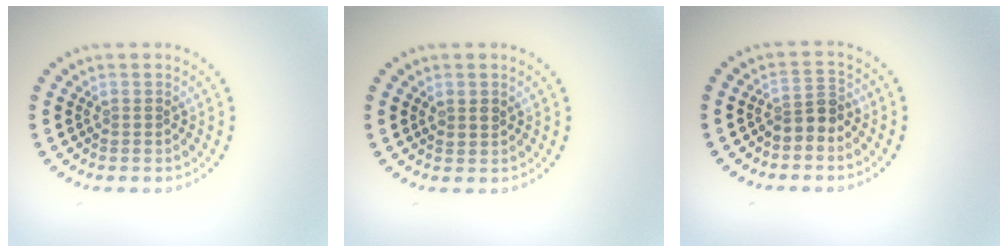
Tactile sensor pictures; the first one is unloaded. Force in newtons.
{"total": 1.1, "press": 1.0, "slide": 0.5}
{"total": 2.2, "press": 1.8, "slide": 1.3}